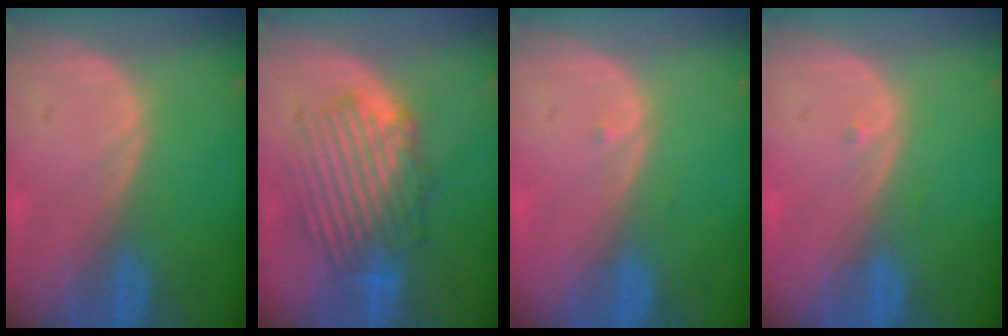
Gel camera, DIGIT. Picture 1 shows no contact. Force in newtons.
{"total": 8.7, "press": 8.4, "slide": 2.1}
{"total": 0.5, "press": 0.4, "slide": 0.3}
{"total": 0.5, "press": 0.4, "slide": 0.3}